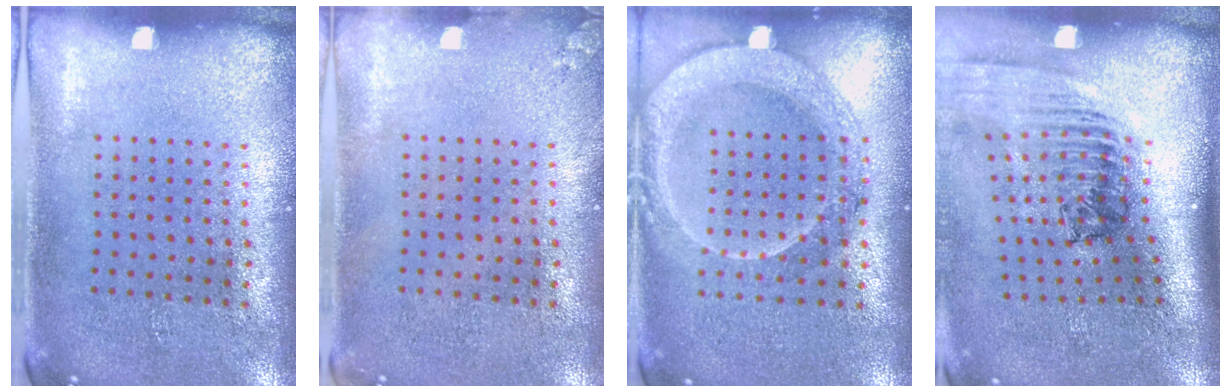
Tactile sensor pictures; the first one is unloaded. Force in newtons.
{"total": 0.9, "press": 0.9, "slide": 0.1}
{"total": 2.1, "press": 1.9, "slide": 0.8}
{"total": 2.5, "press": 1.8, "slide": 1.8}